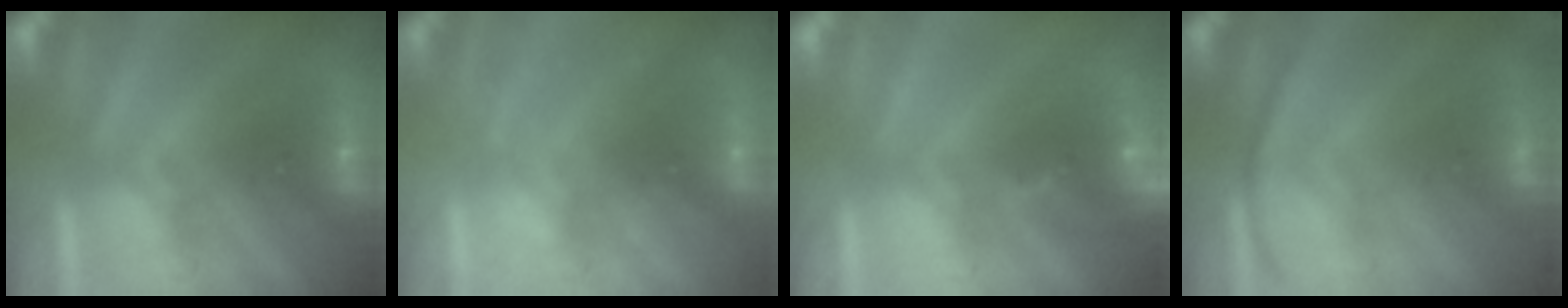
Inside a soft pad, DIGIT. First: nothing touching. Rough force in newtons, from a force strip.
{"total": 2.3}
{"total": 3.0}
{"total": 2.7}